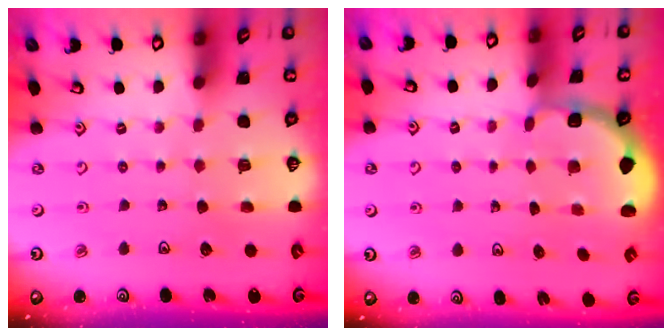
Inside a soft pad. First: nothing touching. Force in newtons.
{"total": 2.0, "press": 1.8, "slide": 0.7}